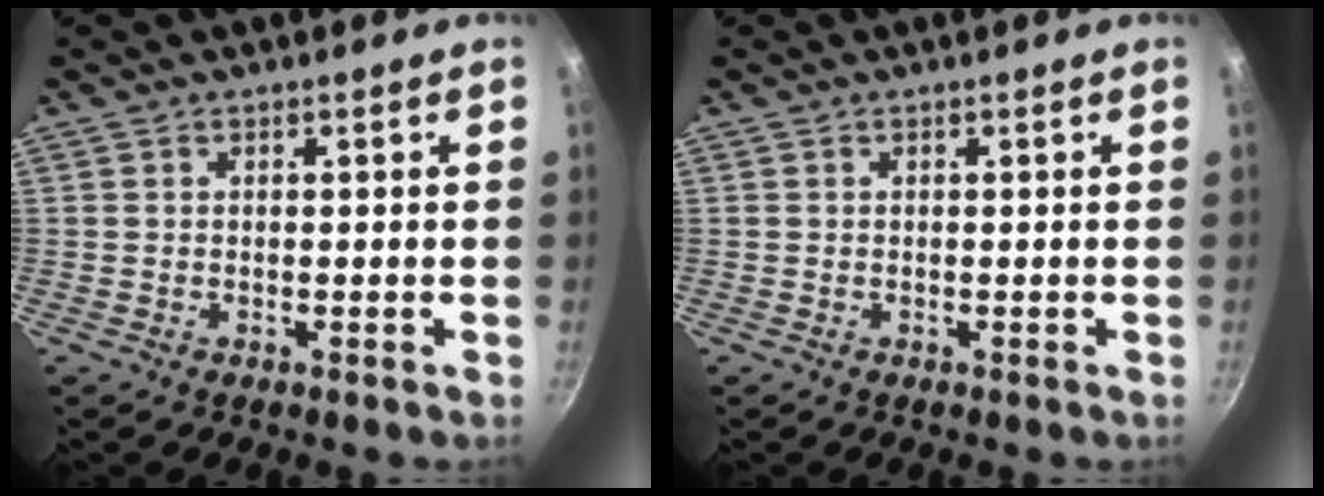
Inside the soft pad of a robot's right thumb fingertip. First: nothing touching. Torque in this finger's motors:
{"motor_torque": [0.00, 0.00, 0.07, 0.07, 0.00]}